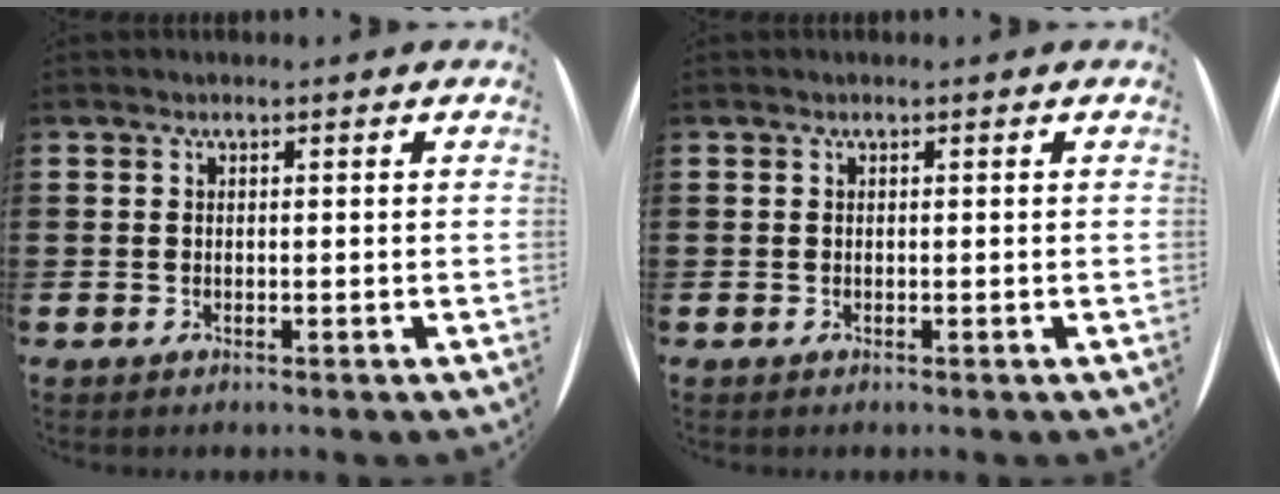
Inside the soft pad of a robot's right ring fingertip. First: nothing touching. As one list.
[{"total": 0.0}]